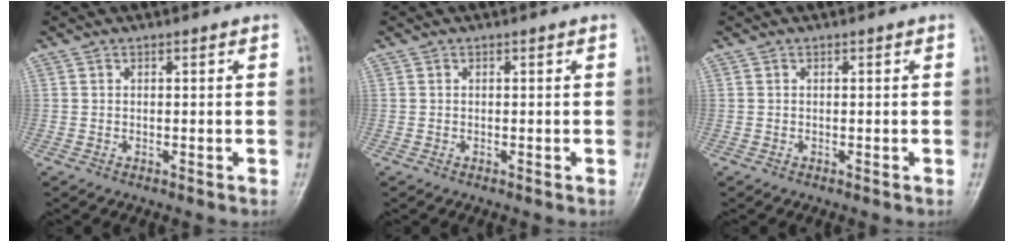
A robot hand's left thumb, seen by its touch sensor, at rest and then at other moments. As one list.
[{"total": 0.0}, {"total": 0.0}]